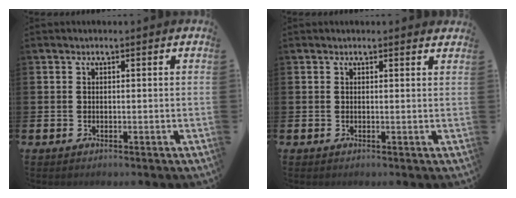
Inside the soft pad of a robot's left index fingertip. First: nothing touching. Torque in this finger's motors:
{"motor_torque": [0.49, -1.15, 0.01, 0.02]}